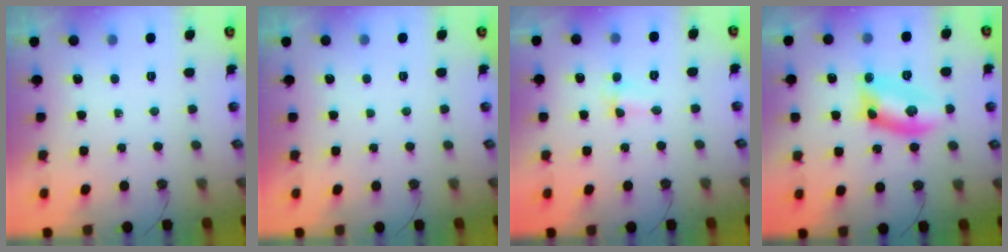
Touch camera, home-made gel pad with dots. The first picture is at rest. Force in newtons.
{"total": 0.0}
{"total": 1.7, "press": 1.5, "slide": 0.7}
{"total": 10.7, "press": 10.7, "slide": 0.7}